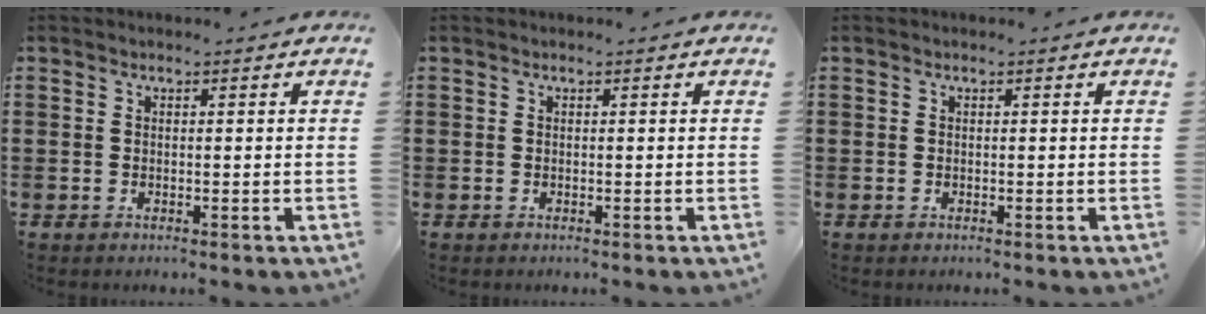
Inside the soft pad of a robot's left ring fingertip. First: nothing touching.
{"total": 0.0}
{"total": 0.0}